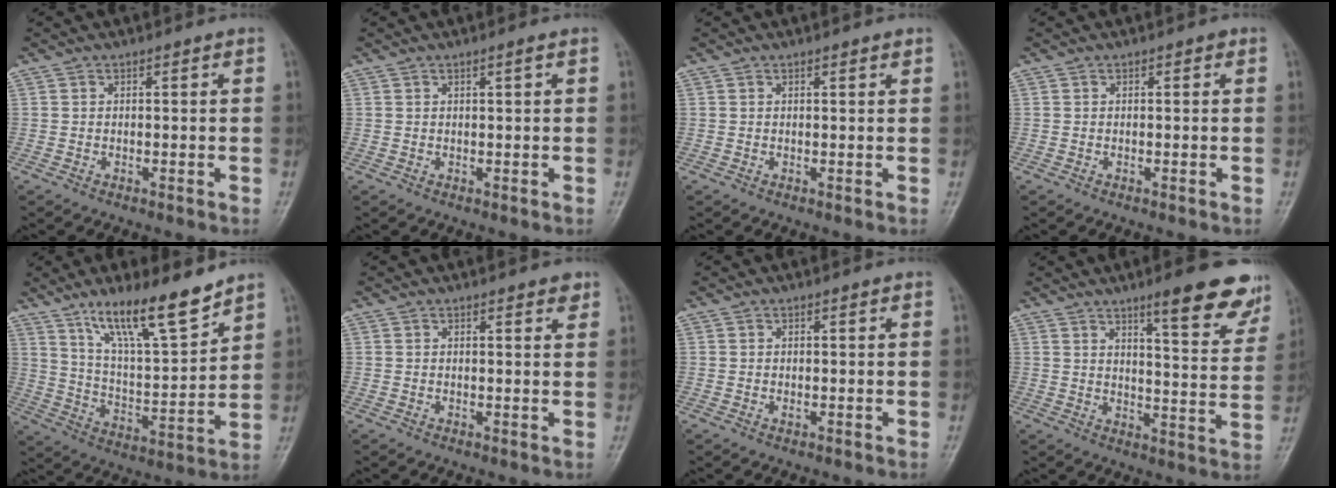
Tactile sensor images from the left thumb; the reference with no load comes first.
{"total": 1.1, "force": [0.5, 0.1, 0.9], "torque": [-0.015, 0.000, 0.008]}
{"total": 1.2, "force": [0.8, 0.4, 0.8], "torque": [-0.007, -0.002, 0.010]}
{"total": 0.6, "force": [0.2, 0.4, 0.4], "torque": [0.003, 0.002, -0.002]}
{"total": 15.7, "force": [11.2, 3.7, 10.3], "torque": [-0.156, -0.070, 0.207]}
{"total": 2.3, "force": [1.6, 0.9, 1.4], "torque": [-0.007, -0.006, 0.018]}
{"total": 0.8, "force": [0.2, 0.5, 0.6], "torque": [-0.006, -0.001, 0.004]}
{"total": 14.5, "force": [9.7, 3.2, 10.3], "torque": [-0.096, -0.056, 0.129]}